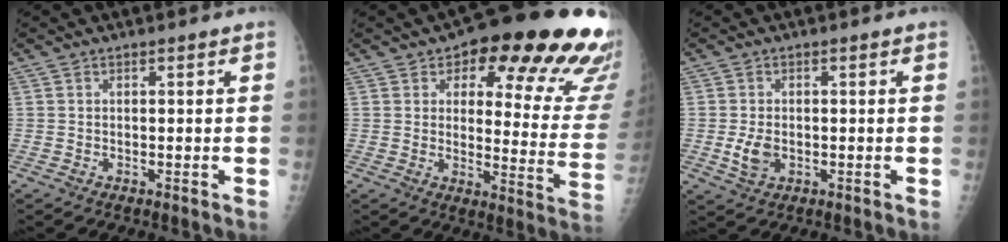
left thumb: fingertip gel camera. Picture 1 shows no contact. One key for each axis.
{"total": 22.6, "fx": 14.3, "fy": 8.5, "fz": 15.2, "tx": -0.134, "ty": -0.075, "tz": 0.170}
{"total": 3.8, "fx": -0.6, "fy": 2.6, "fz": 2.8, "tx": -0.052, "ty": -0.004, "tz": -0.007}